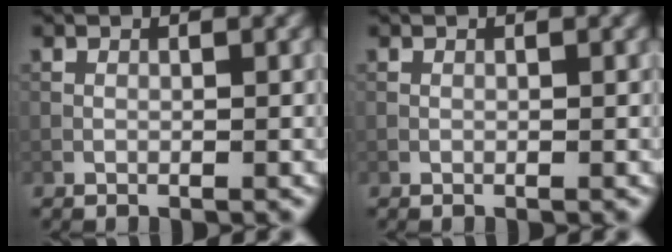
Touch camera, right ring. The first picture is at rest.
{"total": 0.0}